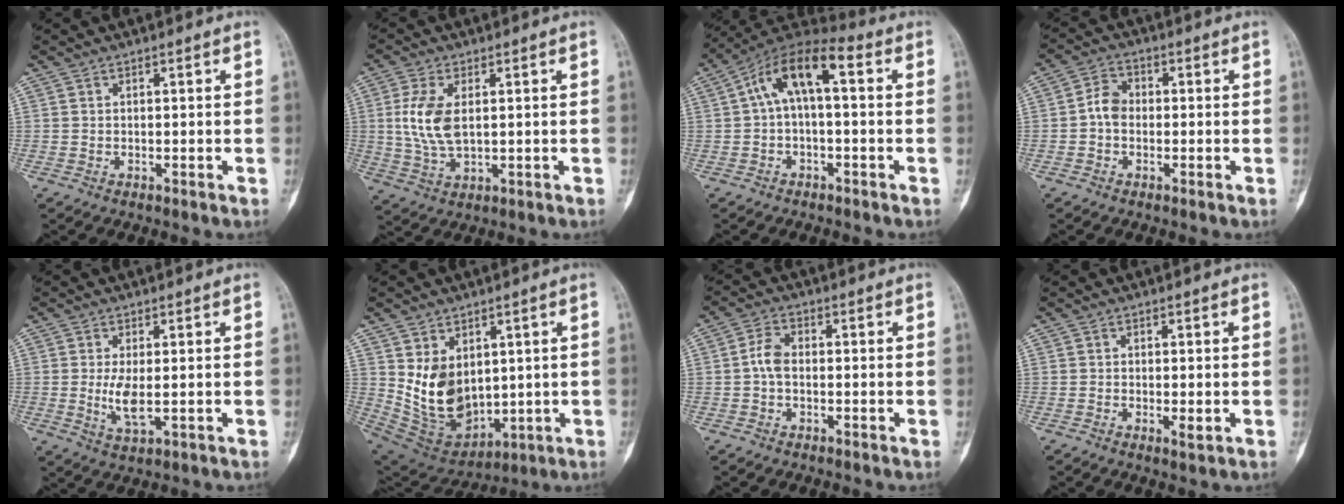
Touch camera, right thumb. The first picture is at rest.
{"total": 8.7, "force": [1.3, 4.6, 7.3], "torque": [-0.156, -0.007, 0.029]}
{"total": 11.1, "force": [1.5, 4.8, 9.9], "torque": [-0.172, 0.047, 0.015]}
{"total": 4.4, "force": [-0.6, 3.4, 2.7], "torque": [-0.038, 0.015, -0.021]}
{"total": 4.7, "force": [-0.1, 1.7, 4.4], "torque": [-0.090, -0.014, 0.003]}
{"total": 12.7, "force": [2.3, 9.0, 8.7], "torque": [-0.121, -0.025, 0.076]}
{"total": 3.7, "force": [-0.5, 2.3, 2.9], "torque": [-0.057, 0.012, -0.016]}
{"total": 1.5, "force": [-0.3, 0.5, 1.4], "torque": [-0.025, -0.005, -0.006]}